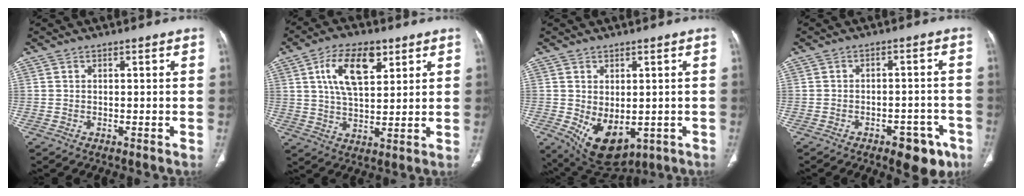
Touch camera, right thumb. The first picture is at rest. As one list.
[{"total": 11.6, "force": [5.0, 5.8, 8.7], "torque": [-0.137, -0.013, 0.091]}, {"total": 10.2, "force": [-2.1, 6.2, 7.7], "torque": [-0.108, -0.007, -0.005]}, {"total": 8.4, "force": [-5.0, 4.1, 5.3], "torque": [-0.041, 0.031, -0.061]}]